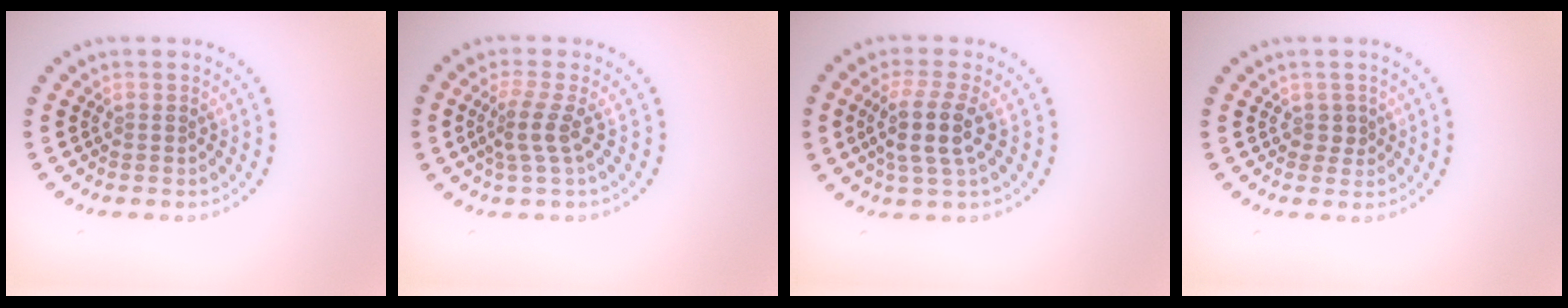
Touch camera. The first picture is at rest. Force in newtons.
{"total": 2.4, "press": 1.7, "slide": 1.6}
{"total": 3.7, "press": 3.0, "slide": 2.1}
{"total": 1.0, "press": 0.8, "slide": 0.6}